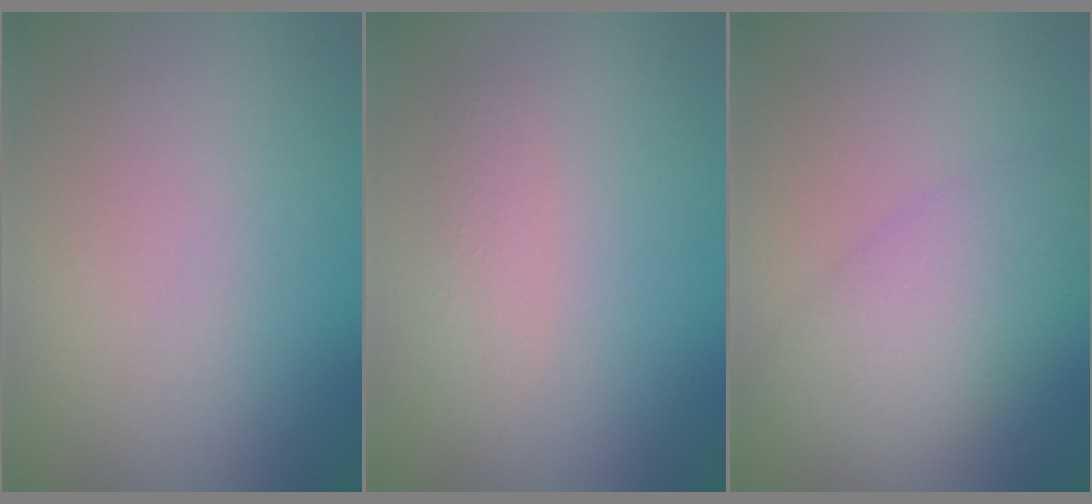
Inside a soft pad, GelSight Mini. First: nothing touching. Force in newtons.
{"total": 1.5, "press": 1.5, "slide": 0.1}
{"total": 5.6, "press": 5.6, "slide": 0.4}